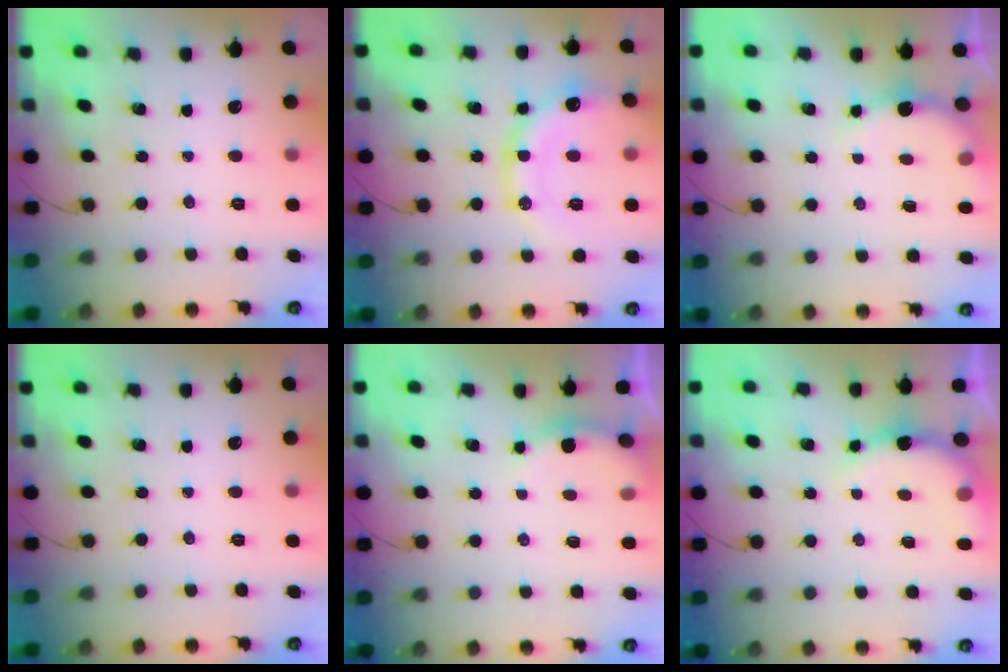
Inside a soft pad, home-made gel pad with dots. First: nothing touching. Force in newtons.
{"total": 14.0, "press": 13.9, "slide": 1.9}
{"total": 3.5, "press": 3.5, "slide": 0.4}
{"total": 0.0}
{"total": 5.0, "press": 4.9, "slide": 0.8}
{"total": 8.2, "press": 8.2, "slide": 0.4}